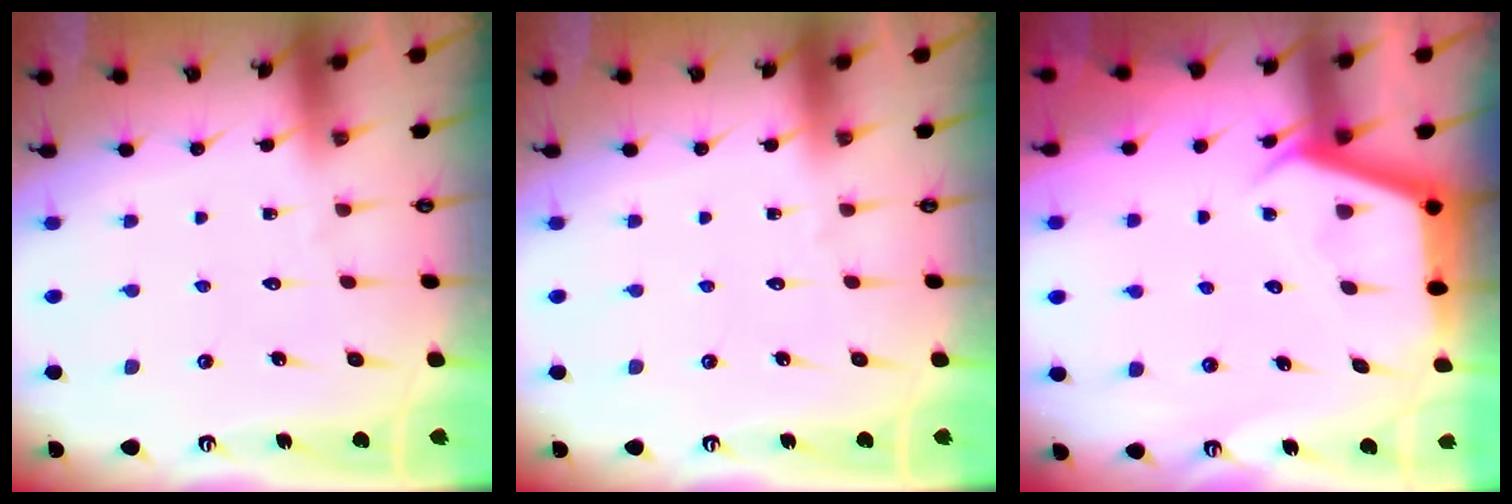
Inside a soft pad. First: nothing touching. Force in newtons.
{"total": 0.0}
{"total": 3.9, "press": 3.9, "slide": 0.4}